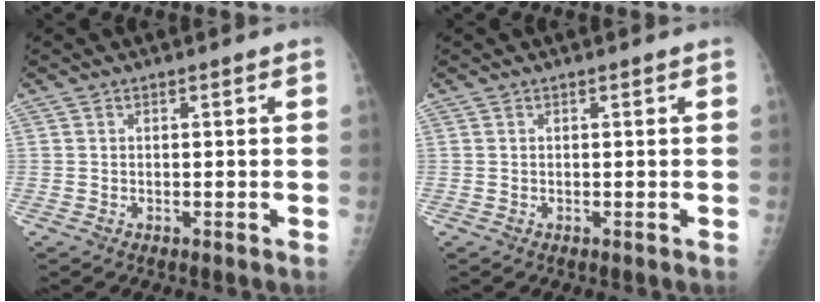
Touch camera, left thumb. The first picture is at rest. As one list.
[{"total": 0.0}]